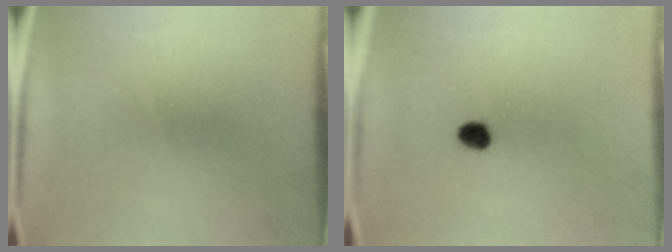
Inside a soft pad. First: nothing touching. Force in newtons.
{"total": 2.8}